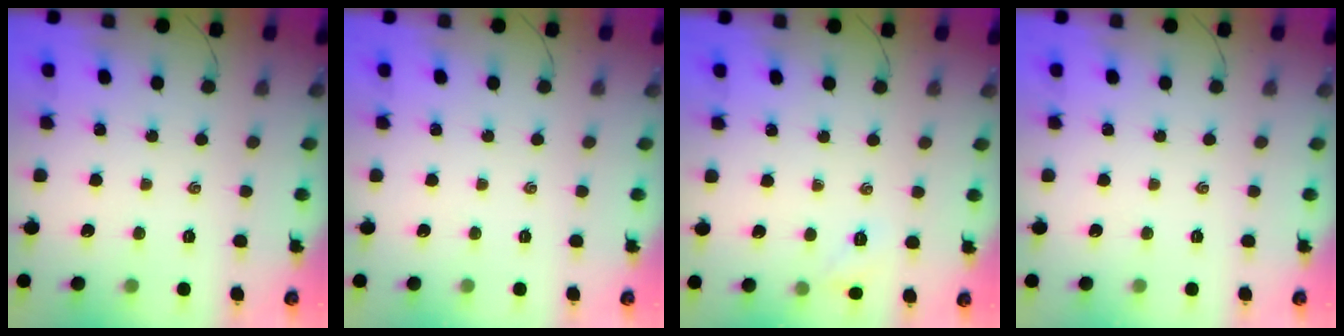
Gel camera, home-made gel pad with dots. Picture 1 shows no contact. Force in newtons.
{"total": 0.0}
{"total": 6.5, "press": 6.3, "slide": 1.6}
{"total": 0.0}